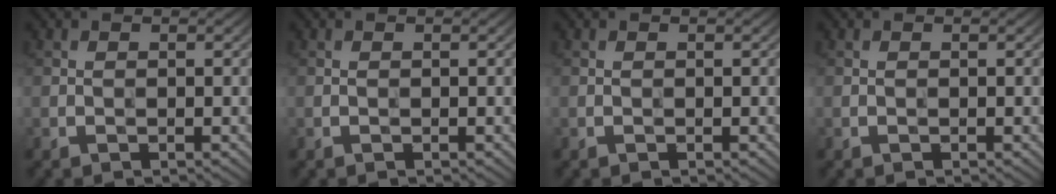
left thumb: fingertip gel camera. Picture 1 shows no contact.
{"total": 0.0}
{"total": 0.0}
{"total": 0.0}